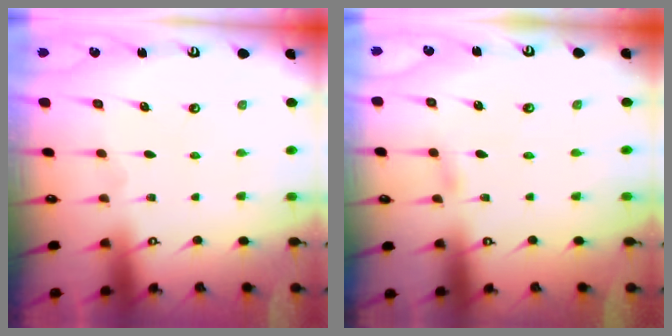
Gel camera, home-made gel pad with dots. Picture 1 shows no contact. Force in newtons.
{"total": 2.2, "press": 2.2, "slide": 0.3}